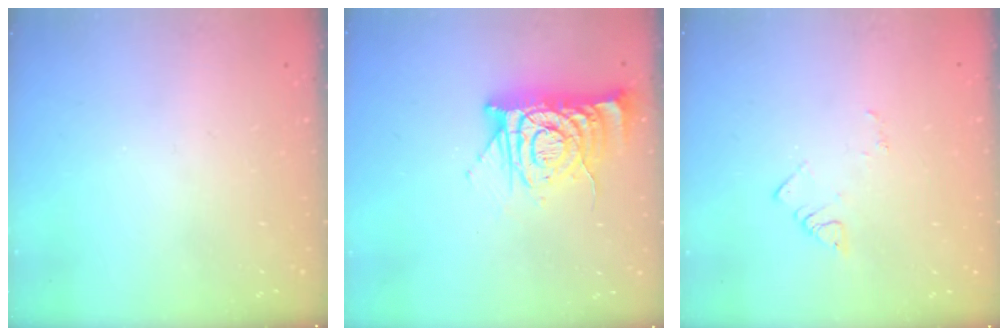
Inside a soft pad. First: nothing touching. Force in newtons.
{"total": 11.3, "press": 11.3, "slide": 1.3}
{"total": 3.9, "press": 3.9, "slide": 0.5}